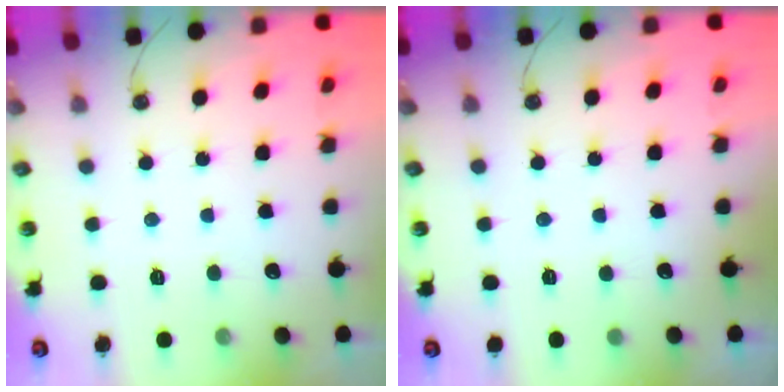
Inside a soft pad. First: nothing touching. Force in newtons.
{"total": 1.1, "press": 0.6, "slide": 0.9}